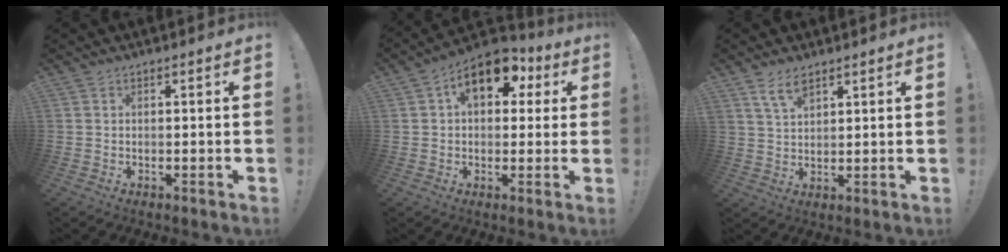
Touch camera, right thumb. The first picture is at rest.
{"total": 13.4, "force": [5.6, 8.3, 9.0], "torque": [-0.127, -0.016, 0.100]}
{"total": 5.6, "force": [3.9, 2.1, 3.4], "torque": [-0.061, -0.017, 0.072]}